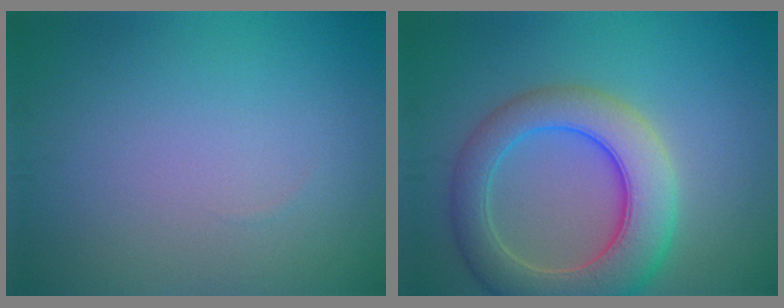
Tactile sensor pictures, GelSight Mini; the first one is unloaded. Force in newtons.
{"total": 8.0, "press": 8.0, "slide": 0.6}